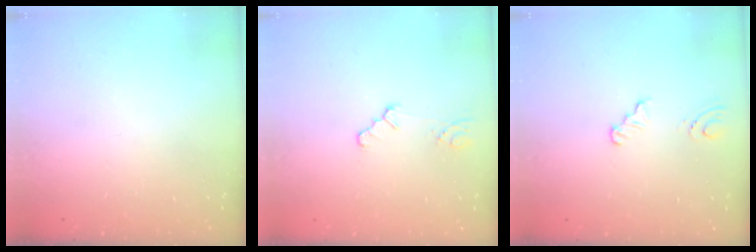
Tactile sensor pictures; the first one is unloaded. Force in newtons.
{"total": 1.0, "press": 1.0, "slide": 0.2}
{"total": 3.1, "press": 2.8, "slide": 1.4}